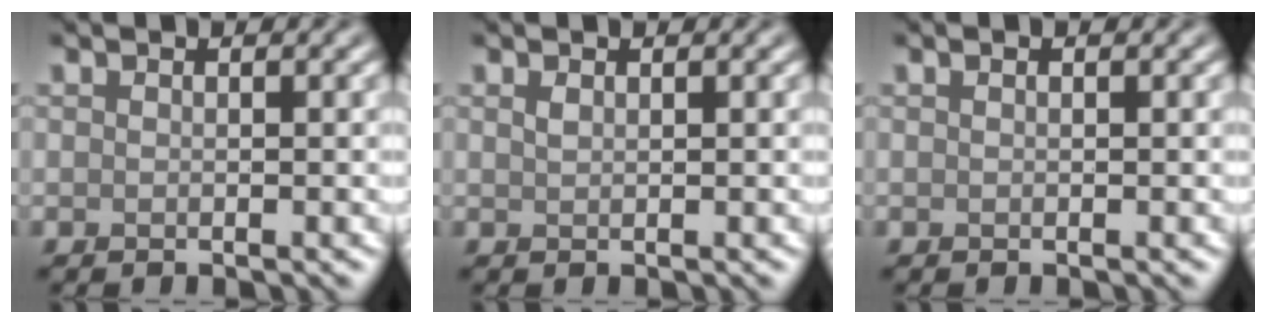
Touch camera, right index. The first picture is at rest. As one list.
[{"total": 0.6, "force": [0.3, 0.2, 0.4], "torque": [-0.015, 0.001, 0.007]}, {"total": 0.0}]